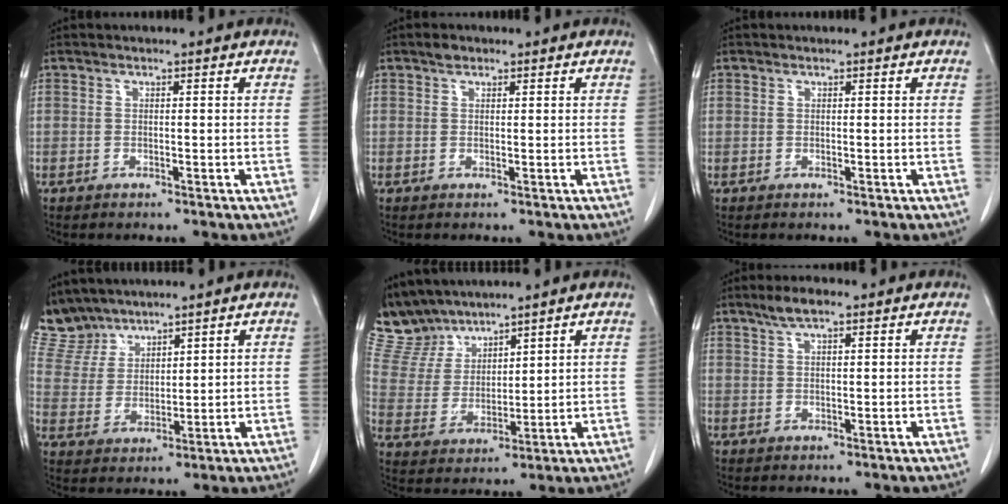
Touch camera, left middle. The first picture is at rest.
{"total": 1.1, "force": [0.8, 0.7, 0.5], "torque": [-0.010, 0.007, 0.012]}
{"total": 0.0}
{"total": 6.7, "force": [6.4, 2.1, 0.0], "torque": [-0.013, 0.011, 0.144]}
{"total": 8.5, "force": [8.0, 2.8, 0.8], "torque": [-0.037, 0.018, 0.176]}
{"total": 3.5, "force": [2.4, 0.9, 2.4], "torque": [-0.051, 0.011, 0.045]}